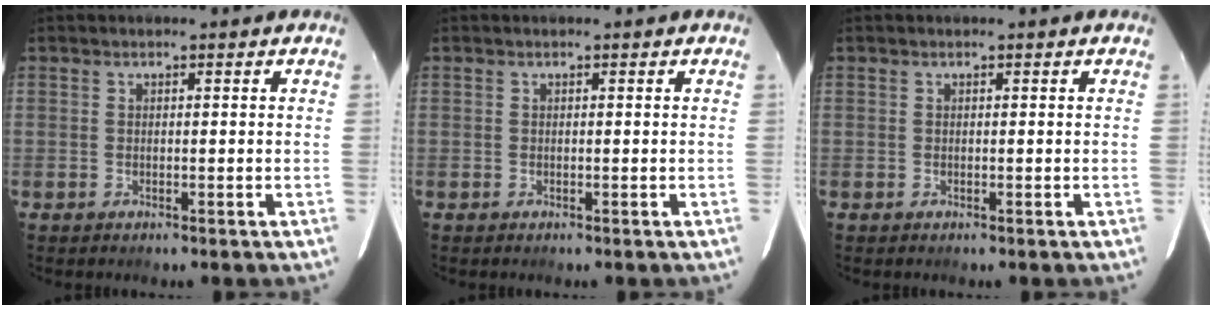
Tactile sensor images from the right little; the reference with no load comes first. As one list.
[{"total": 0.0}, {"total": 0.0}]